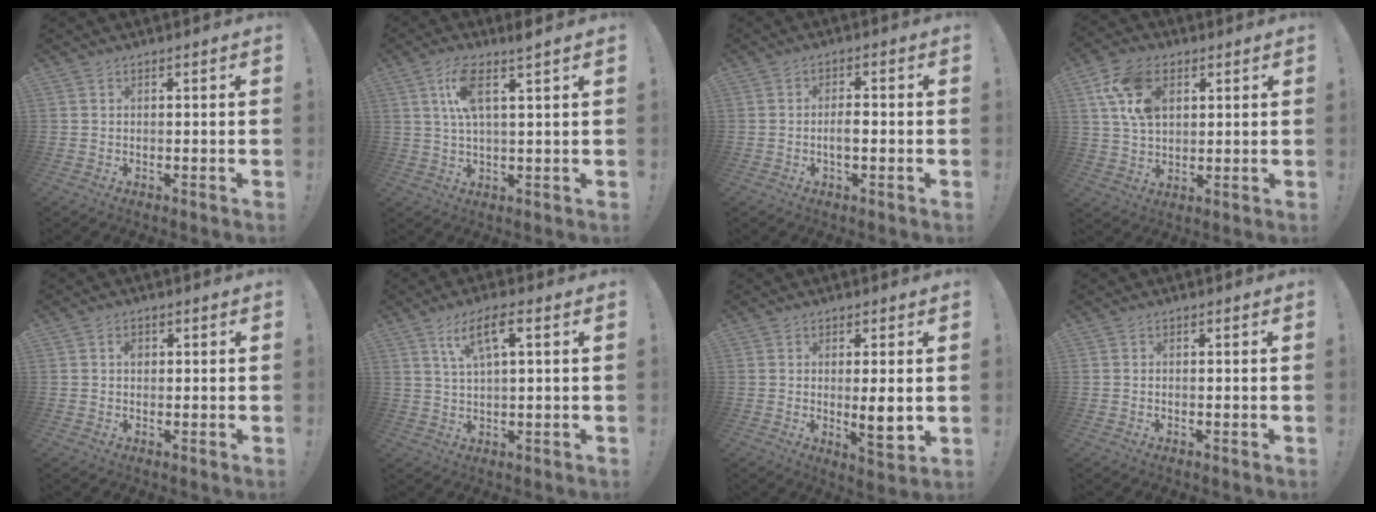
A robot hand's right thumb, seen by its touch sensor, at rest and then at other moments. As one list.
[{"total": 8.5, "force": [3.8, 1.4, 7.5], "torque": [-0.130, -0.009, 0.064]}, {"total": 3.8, "force": [-1.2, 1.3, 3.3], "torque": [-0.059, 0.004, -0.025]}, {"total": 13.4, "force": [5.2, 8.6, 8.8], "torque": [-0.172, 0.003, 0.101]}, {"total": 1.8, "force": [0.1, 1.5, 0.9], "torque": [-0.012, 0.003, -0.001]}, {"total": 7.8, "force": [3.2, 1.7, 7.0], "torque": [-0.127, 0.001, 0.054]}, {"total": 7.1, "force": [0.3, 1.4, 7.0], "torque": [-0.089, -0.015, 0.006]}, {"total": 0.0}]